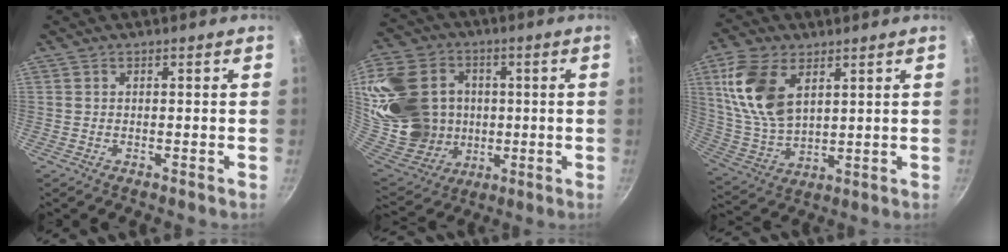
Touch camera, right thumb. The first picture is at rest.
{"total": 25.4, "force": [3.5, 21.3, 13.5], "torque": [-0.272, 0.010, 0.079]}
{"total": 15.4, "force": [5.8, 8.9, 11.2], "torque": [-0.210, -0.020, 0.125]}